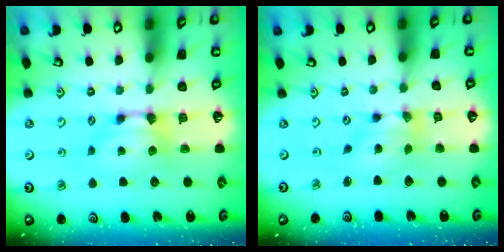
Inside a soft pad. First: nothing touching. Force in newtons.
{"total": 3.8, "press": 3.5, "slide": 1.6}